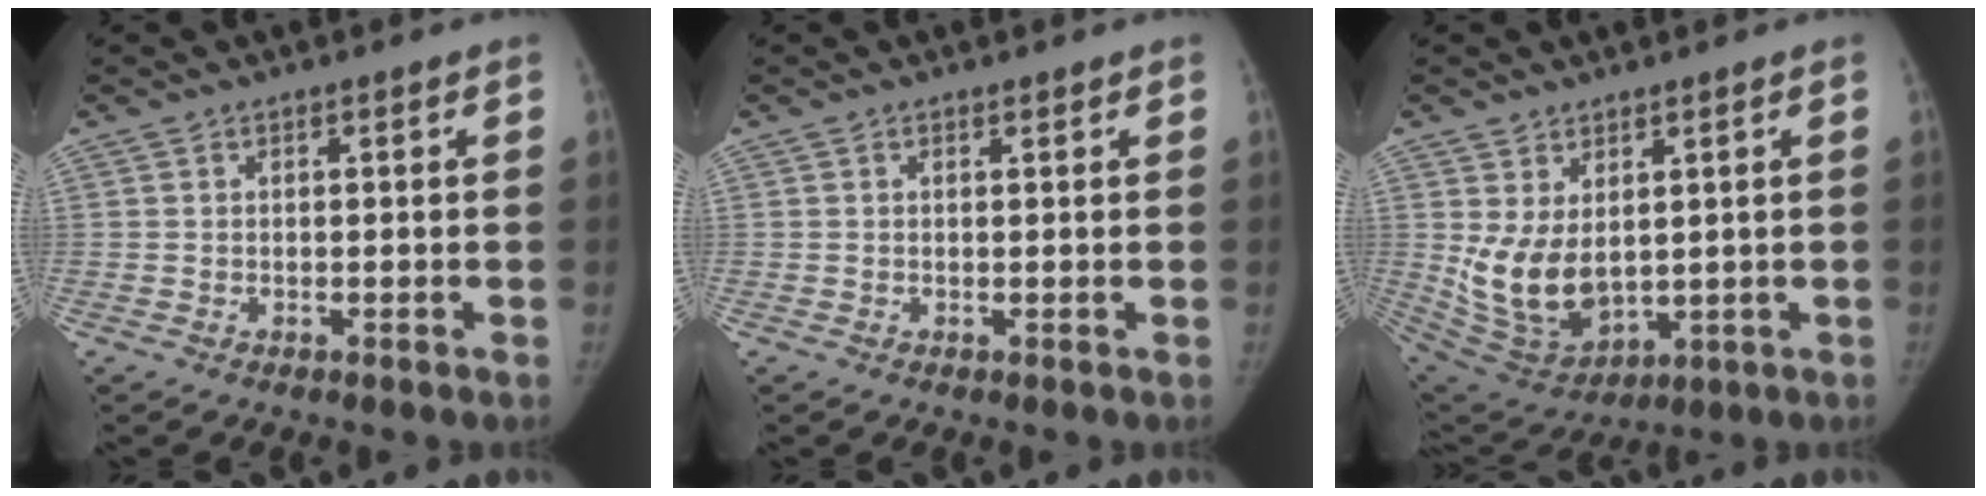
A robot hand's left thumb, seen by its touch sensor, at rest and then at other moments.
{"total": 0.6, "force": [0.5, 0.2, 0.2], "torque": [-0.006, -0.004, 0.008]}
{"total": 11.2, "force": [2.2, 7.1, 8.3], "torque": [-0.142, -0.027, 0.070]}